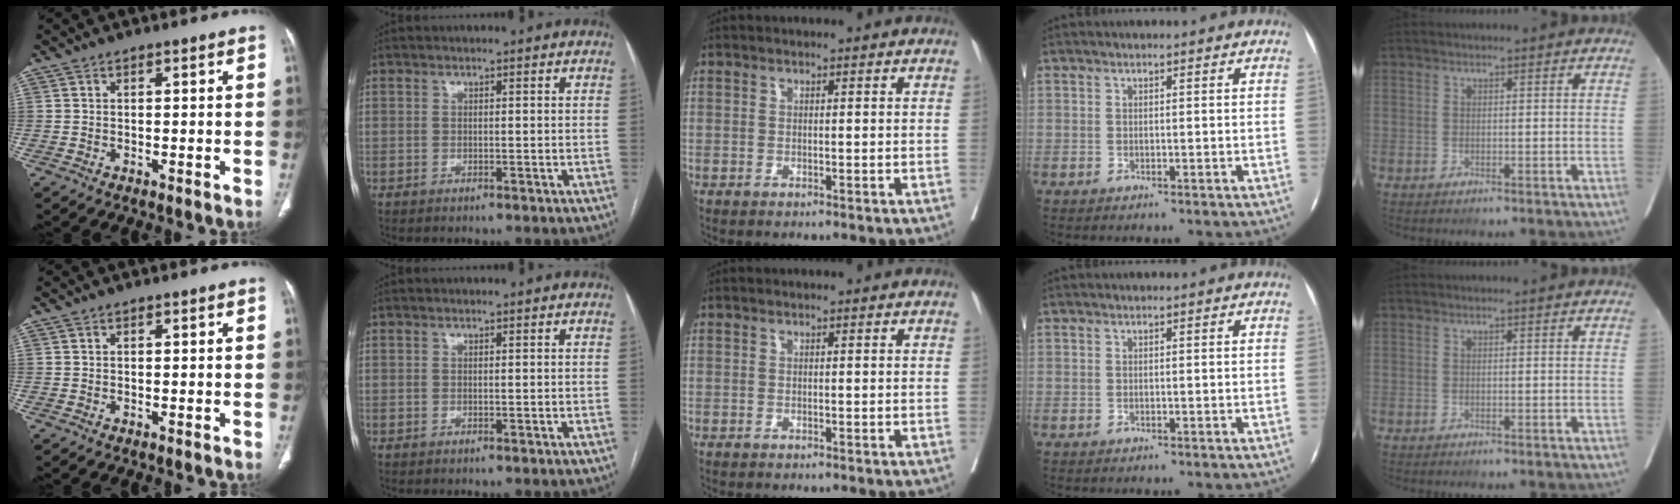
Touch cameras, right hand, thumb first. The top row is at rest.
{}